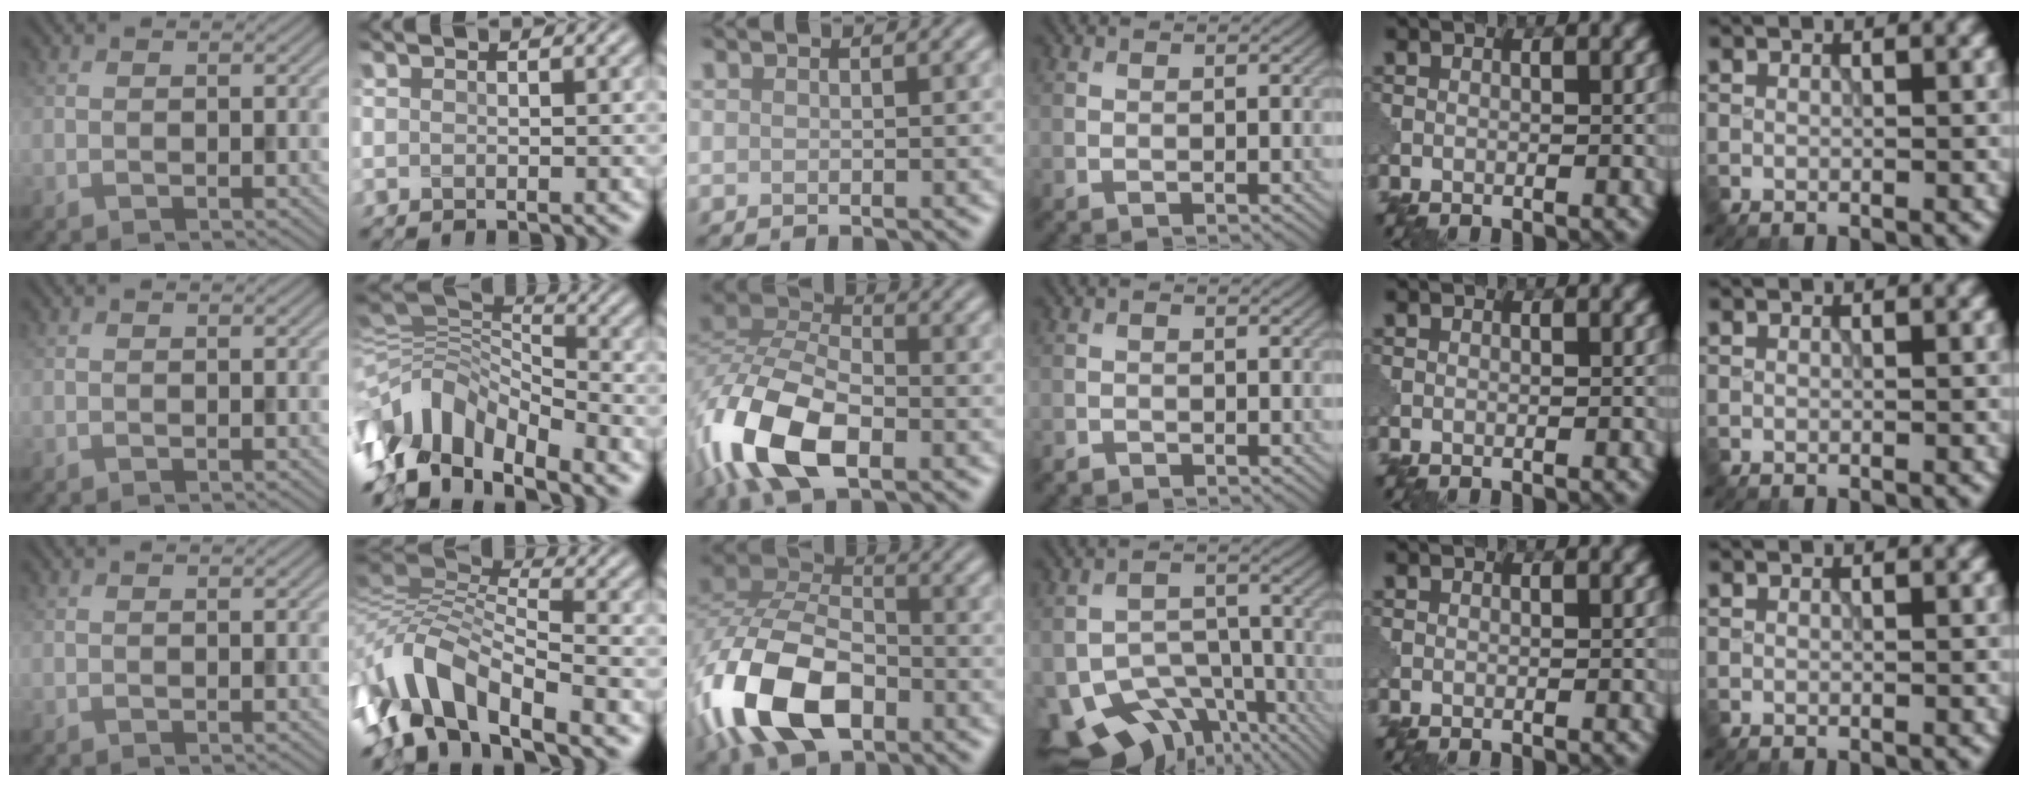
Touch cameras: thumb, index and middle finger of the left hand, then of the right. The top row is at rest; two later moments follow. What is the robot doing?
{"motion": "assemble", "object": "puzzle pieces"}